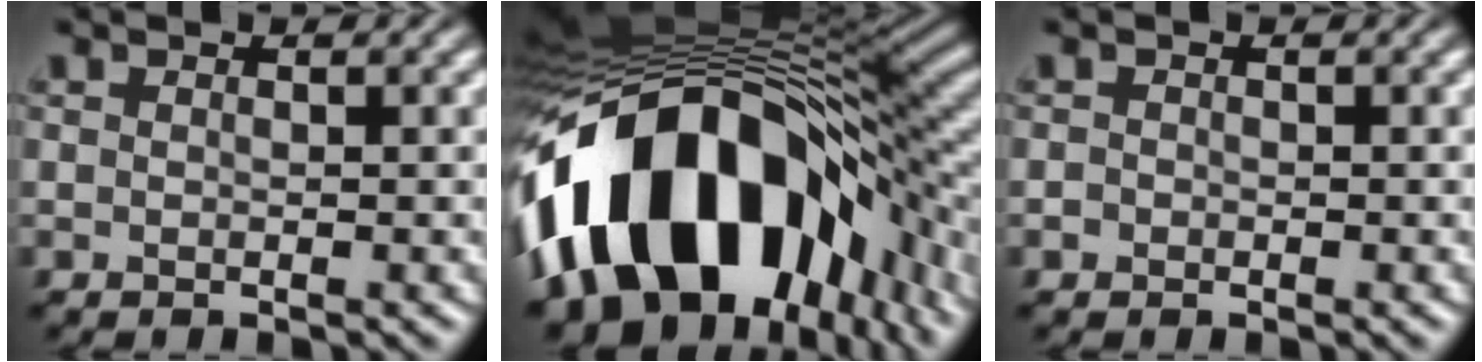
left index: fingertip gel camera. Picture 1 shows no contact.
{"total": 17.3, "force": [-6.2, 10.1, 12.5], "torque": [-0.214, -0.003, -0.092]}
{"total": 0.7, "force": [-0.4, -0.1, -0.6], "torque": [0.007, -0.002, 0.003]}